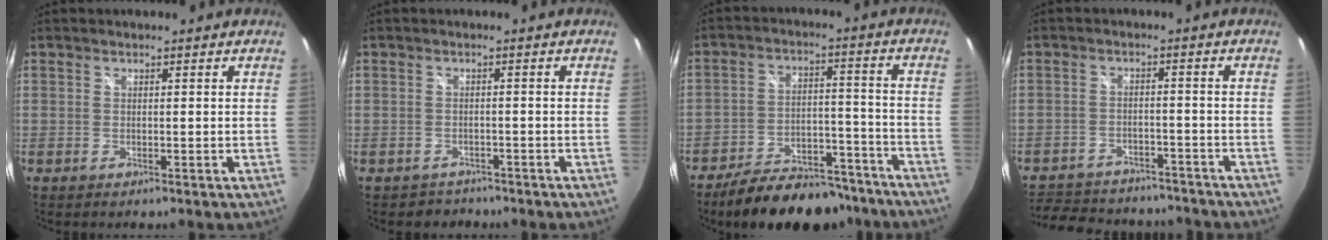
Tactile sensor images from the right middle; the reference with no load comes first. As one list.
[{"total": 2.9, "force": [-2.3, 1.8, -0.2], "torque": [-0.003, 0.005, -0.034]}, {"total": 18.4, "force": [-15.4, 7.0, 7.1], "torque": [-0.129, 0.015, -0.205]}, {"total": 19.8, "force": [-16.5, 8.0, 7.3], "torque": [-0.167, 0.011, -0.221]}]